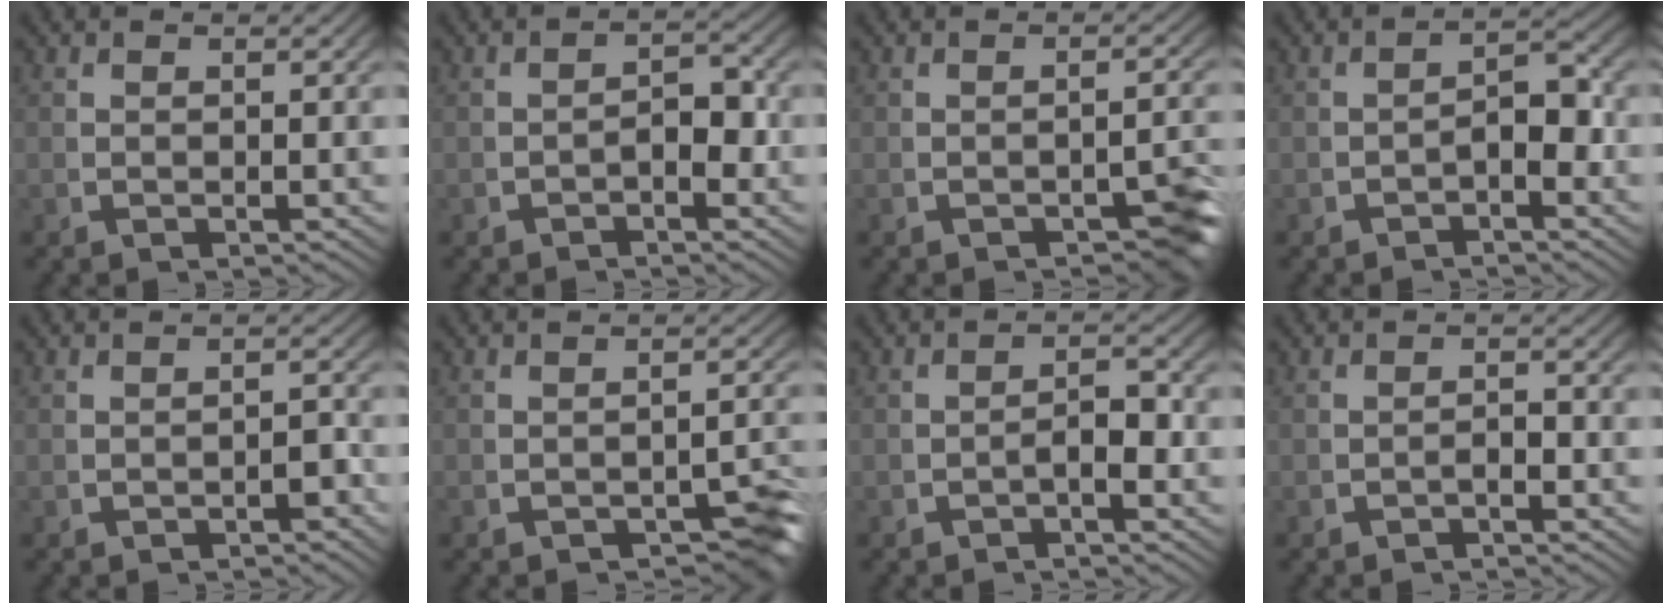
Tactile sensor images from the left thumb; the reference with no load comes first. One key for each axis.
{"total": 2.4, "fx": -0.9, "fy": 1.3, "fz": 1.8, "tx": -0.030, "ty": -0.008, "tz": -0.012}
{"total": 3.3, "fx": -2.1, "fy": 1.2, "fz": 2.2, "tx": -0.013, "ty": -0.002, "tz": -0.030}
{"total": 3.1, "fx": -1.2, "fy": 1.4, "fz": 2.5, "tx": -0.037, "ty": -0.005, "tz": -0.016}
{"total": 1.6, "fx": -1.2, "fy": 0.5, "fz": 0.8, "tx": -0.016, "ty": -0.006, "tz": -0.017}
{"total": 4.1, "fx": -2.6, "fy": 1.7, "fz": 2.6, "tx": -0.017, "ty": -0.010, "tz": -0.034}
{"total": 2.3, "fx": -1.0, "fy": 0.9, "fz": 1.9, "tx": -0.035, "ty": -0.005, "tz": -0.013}
{"total": 1.1, "fx": -1.0, "fy": 0.2, "fz": 0.4, "tx": -0.006, "ty": -0.001, "tz": -0.018}